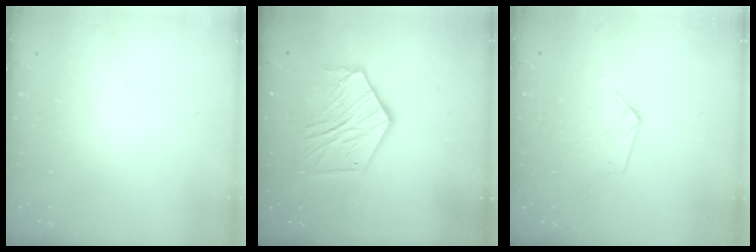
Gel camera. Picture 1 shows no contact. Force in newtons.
{"total": 13.7, "press": 13.7, "slide": 0.7}
{"total": 3.1, "press": 3.1, "slide": 0.2}